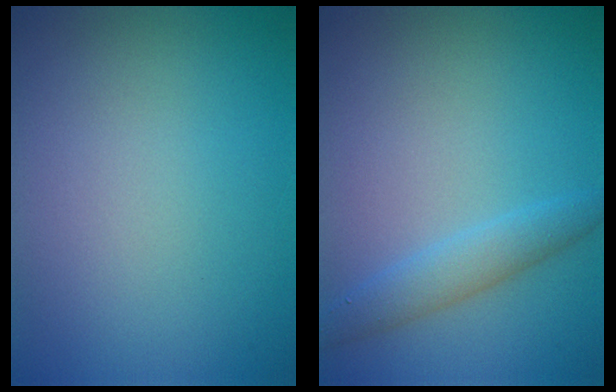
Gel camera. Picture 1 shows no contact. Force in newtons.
{"total": 2.3, "press": 2.3, "slide": 0.0}